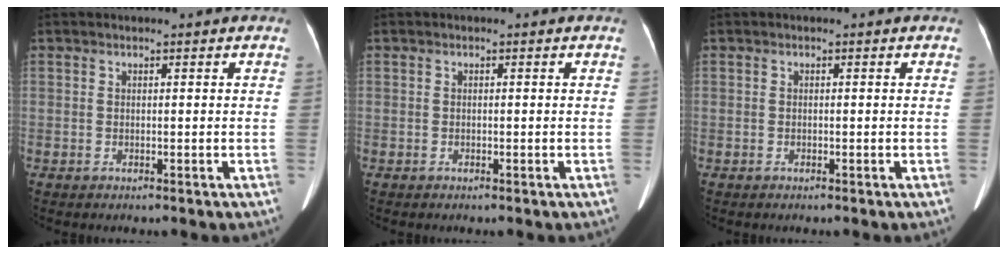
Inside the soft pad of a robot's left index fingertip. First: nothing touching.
{"total": 0.0}
{"total": 0.0}